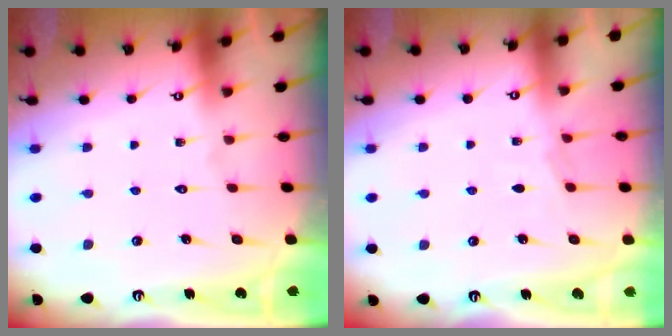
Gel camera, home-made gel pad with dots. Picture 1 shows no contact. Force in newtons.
{"total": 3.2, "press": 3.1, "slide": 0.4}